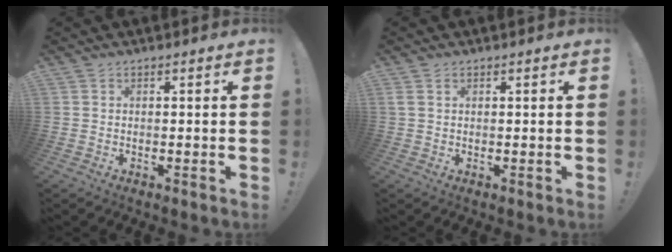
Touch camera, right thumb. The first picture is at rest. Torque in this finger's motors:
{"motor_torque": [0.02, 0.06, 0.03, 0.14, 0.00]}